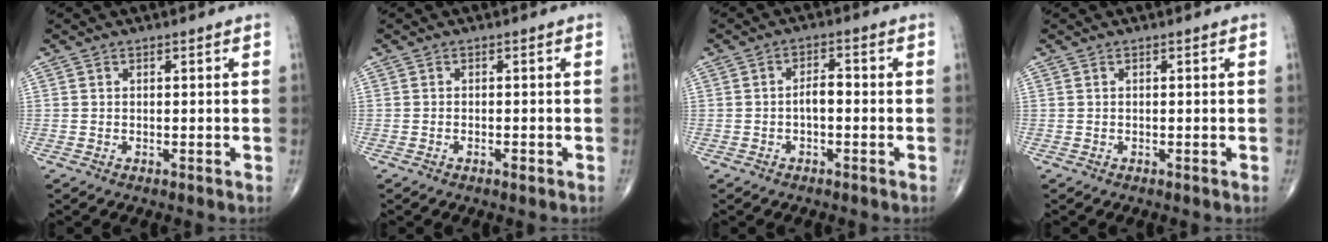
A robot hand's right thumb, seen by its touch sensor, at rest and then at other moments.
{"total": 0.9, "force": [-0.5, 0.3, 0.7], "torque": [-0.014, 0.000, -0.009]}
{"total": 2.9, "force": [-0.6, 1.4, 2.4], "torque": [-0.036, 0.015, -0.014]}
{"total": 0.0}